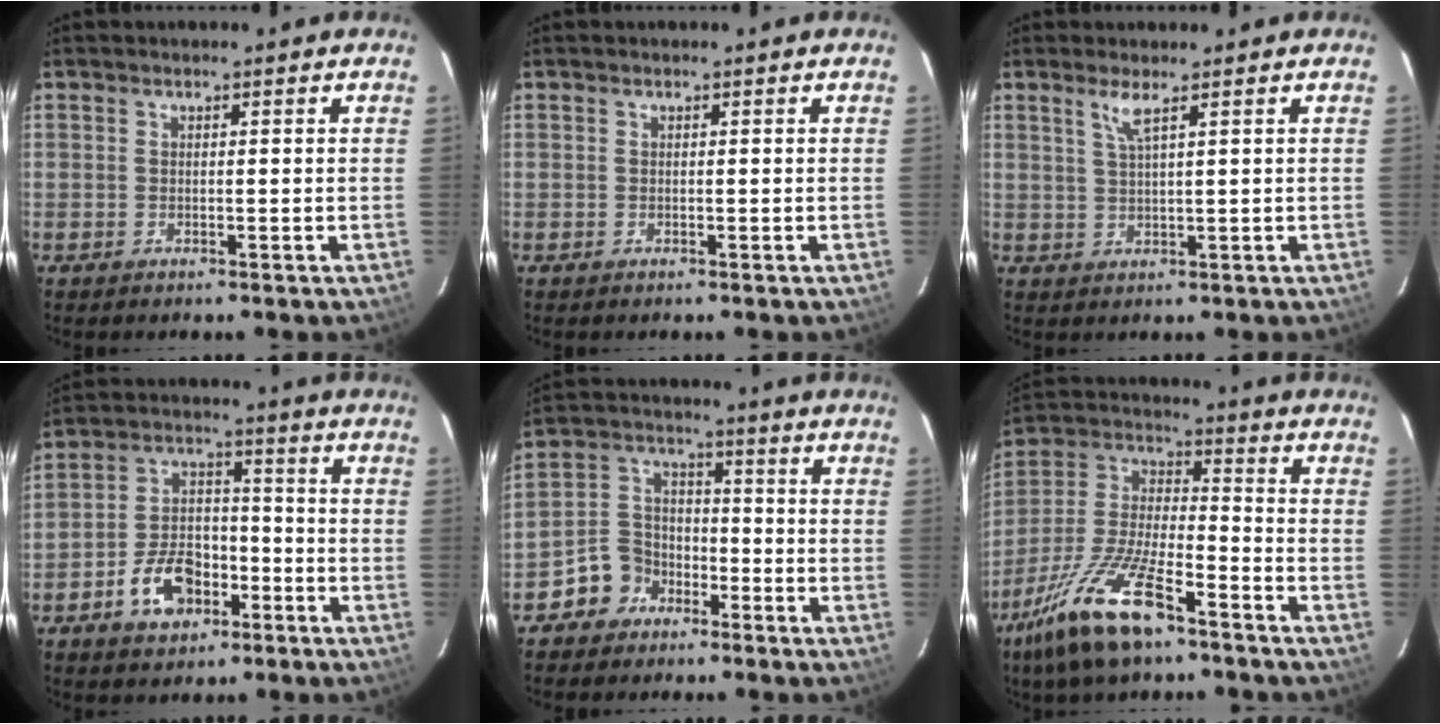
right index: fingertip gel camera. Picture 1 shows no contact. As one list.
[{"total": 0.0}, {"total": 2.6, "force": [1.6, -0.4, 2.1], "torque": [-0.044, -0.004, 0.033]}, {"total": 10.2, "force": [-5.4, 6.4, 5.9], "torque": [-0.118, 0.023, -0.084]}, {"total": 7.8, "force": [-5.0, 5.8, 1.3], "torque": [-0.034, 0.036, -0.093]}, {"total": 17.3, "force": [-11.2, 5.2, 12.1], "torque": [-0.263, -0.015, -0.216]}]